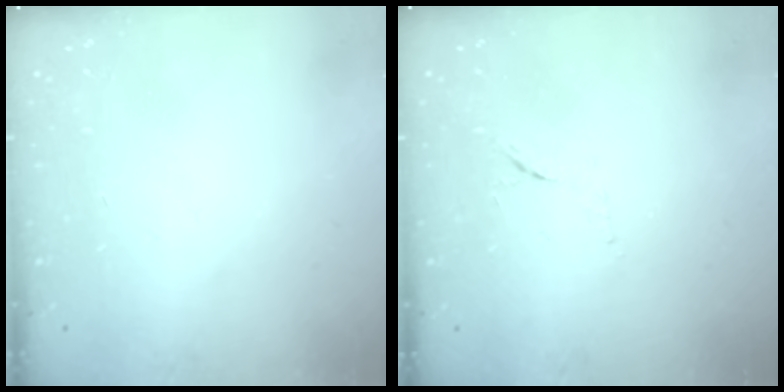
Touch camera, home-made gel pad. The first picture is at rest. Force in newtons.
{"total": 8.0, "press": 7.9, "slide": 0.9}